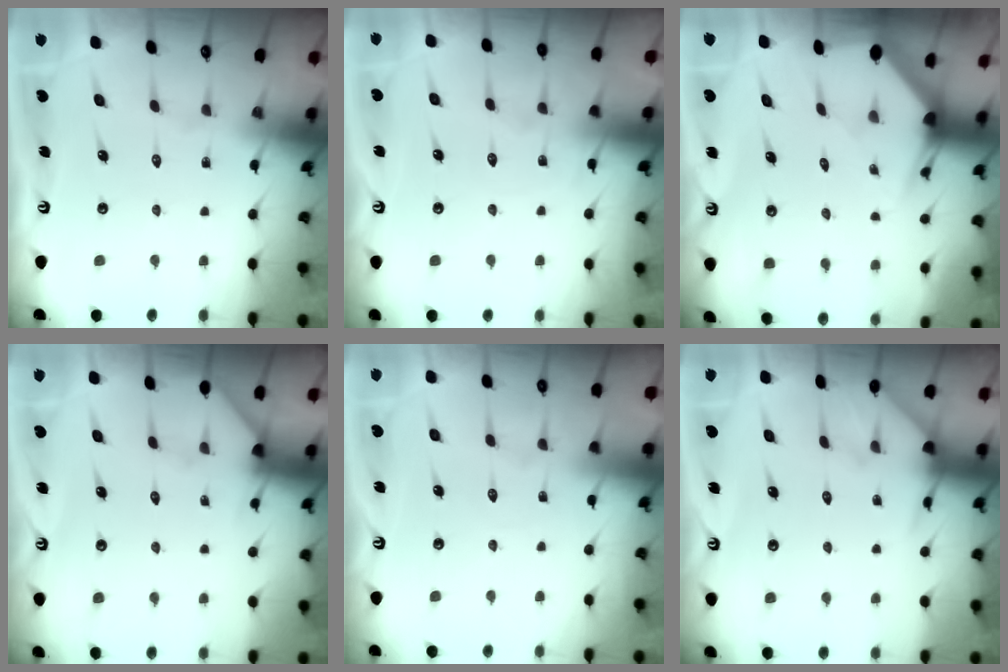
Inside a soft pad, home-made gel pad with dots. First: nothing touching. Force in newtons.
{"total": 6.4, "press": 6.4, "slide": 0.8}
{"total": 3.0, "press": 3.0, "slide": 0.2}
{"total": 3.3, "press": 3.3, "slide": 0.1}
{"total": 2.7, "press": 2.7, "slide": 0.3}
{"total": 6.2, "press": 6.2, "slide": 0.5}